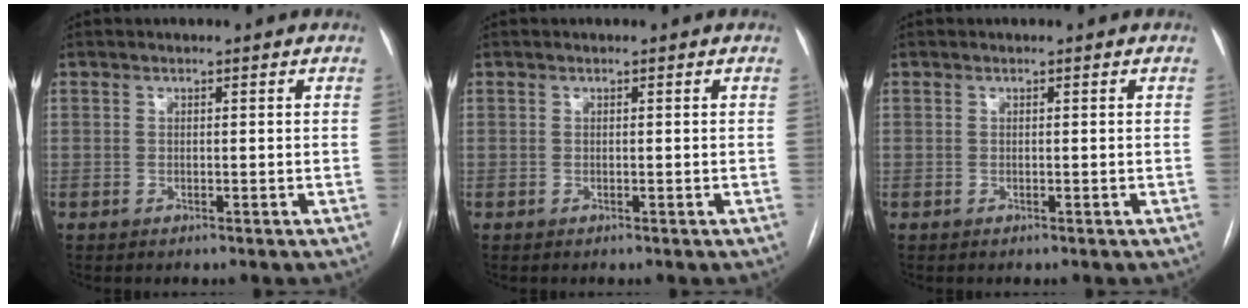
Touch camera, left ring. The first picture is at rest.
{"total": 0.0}
{"total": 0.0}